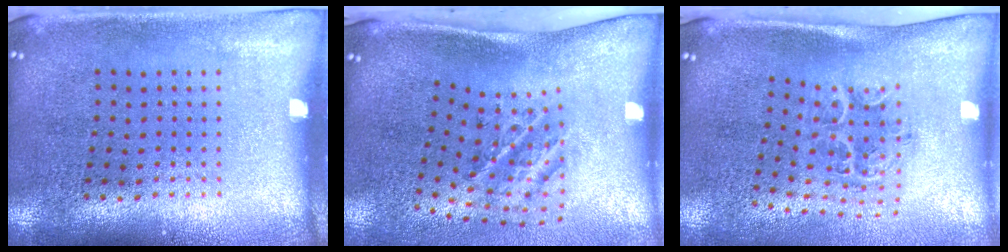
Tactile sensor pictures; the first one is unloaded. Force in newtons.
{"total": 2.1, "press": 1.3, "slide": 1.7}
{"total": 1.4, "press": 1.3, "slide": 0.7}